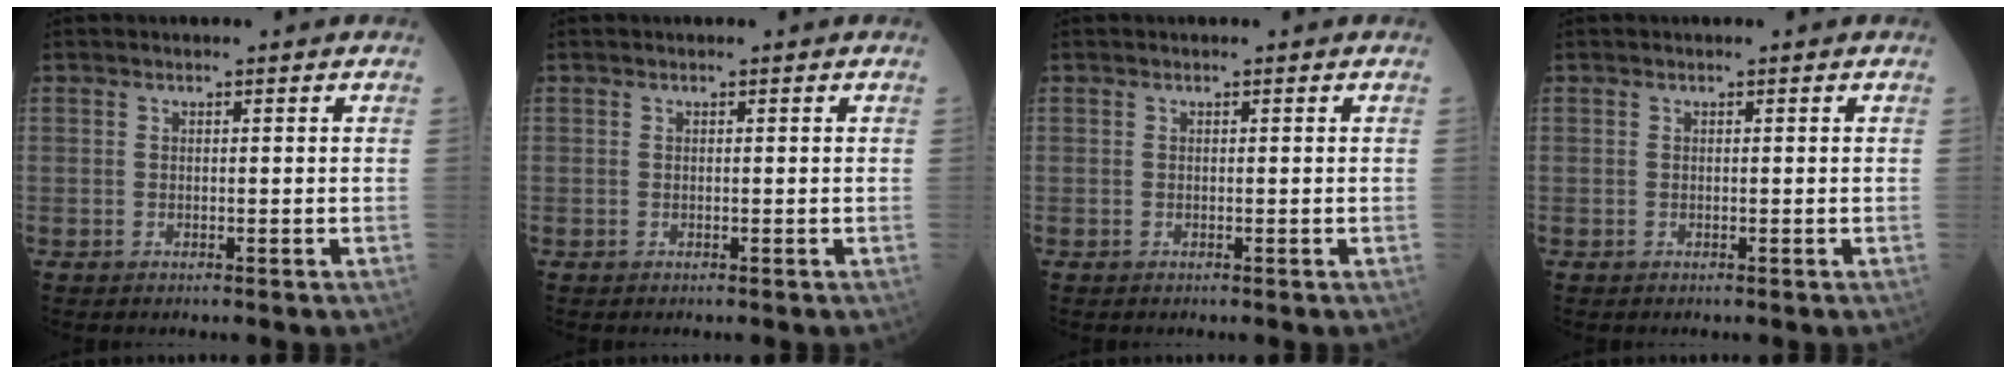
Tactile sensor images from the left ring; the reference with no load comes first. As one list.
[{"total": 0.0}, {"total": 0.0}, {"total": 0.0}]